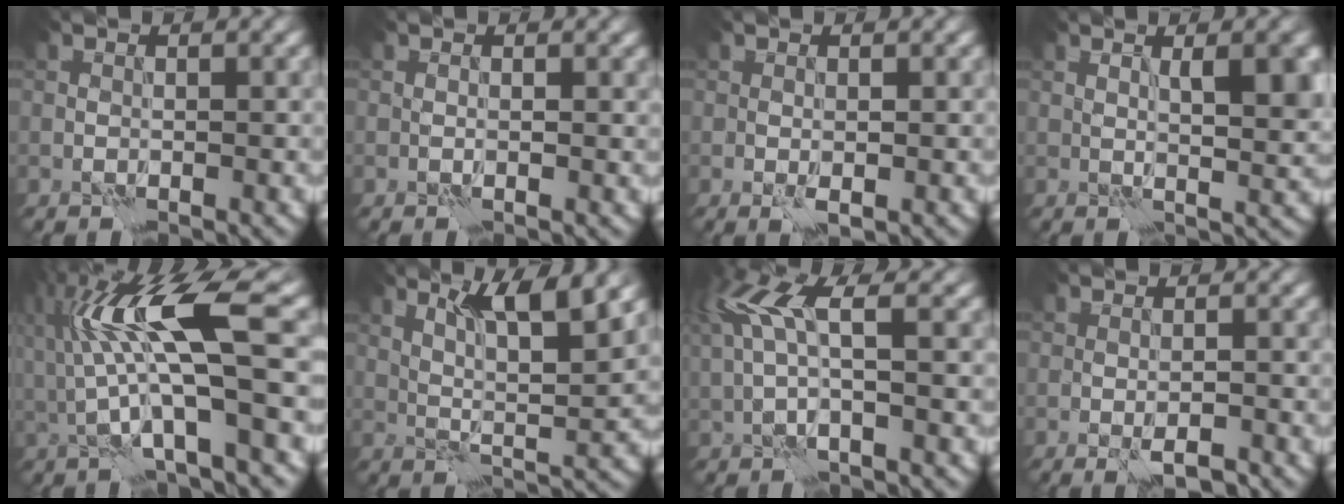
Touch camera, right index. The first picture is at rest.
{"total": 0.9, "force": [0.1, 0.5, 0.8], "torque": [-0.014, -0.002, 0.003]}
{"total": 1.4, "force": [-0.2, 0.7, 1.2], "torque": [-0.023, -0.005, -0.002]}
{"total": 4.7, "force": [1.3, 1.2, 4.4], "torque": [-0.062, 0.001, 0.023]}
{"total": 11.2, "force": [1.2, 2.7, 10.8], "torque": [-0.207, 0.011, 0.022]}
{"total": 5.9, "force": [3.1, 0.9, 5.0], "torque": [-0.086, -0.004, 0.057]}
{"total": 4.6, "force": [1.3, 1.6, 4.1], "torque": [-0.094, 0.008, 0.024]}
{"total": 2.5, "force": [-1.4, 0.7, 2.0], "torque": [-0.040, -0.005, -0.020]}